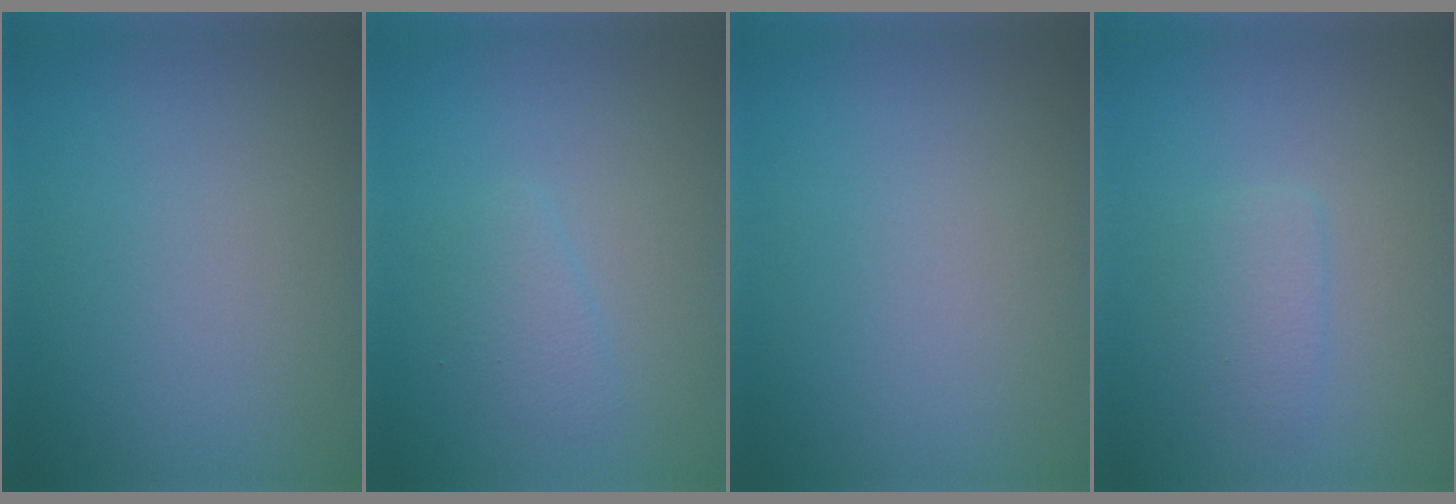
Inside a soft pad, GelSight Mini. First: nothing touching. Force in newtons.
{"total": 1.4, "press": 1.4, "slide": 0.1}
{"total": 0.0}
{"total": 1.6, "press": 1.6, "slide": 0.0}